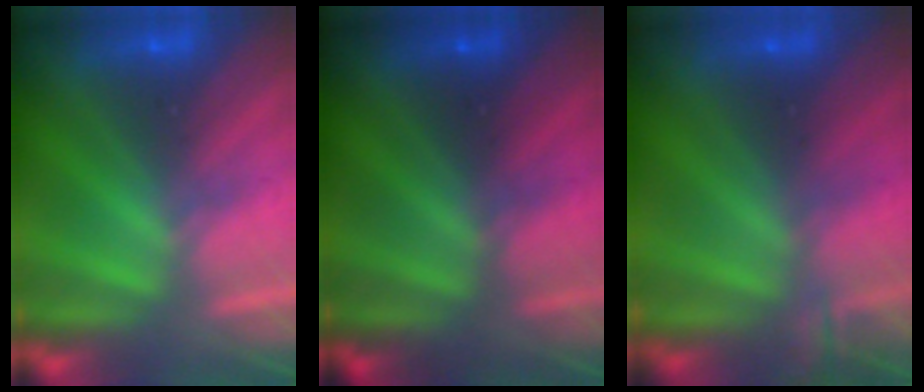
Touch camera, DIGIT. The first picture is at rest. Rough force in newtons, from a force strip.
{"total": 1.6}
{"total": 3.7}